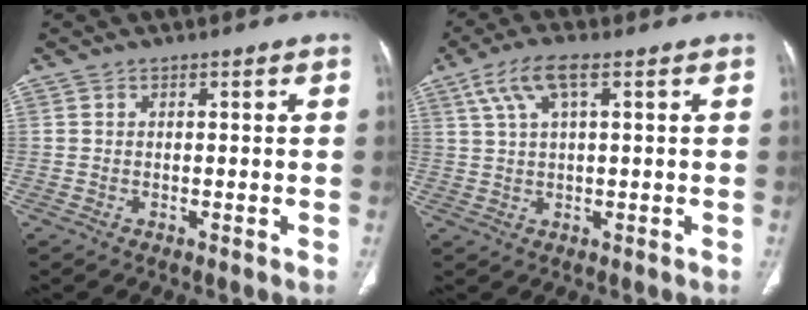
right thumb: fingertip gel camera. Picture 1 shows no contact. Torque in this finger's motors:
{"motor_torque": [-0.48, 0.69, 0.49, -0.28, -0.04]}